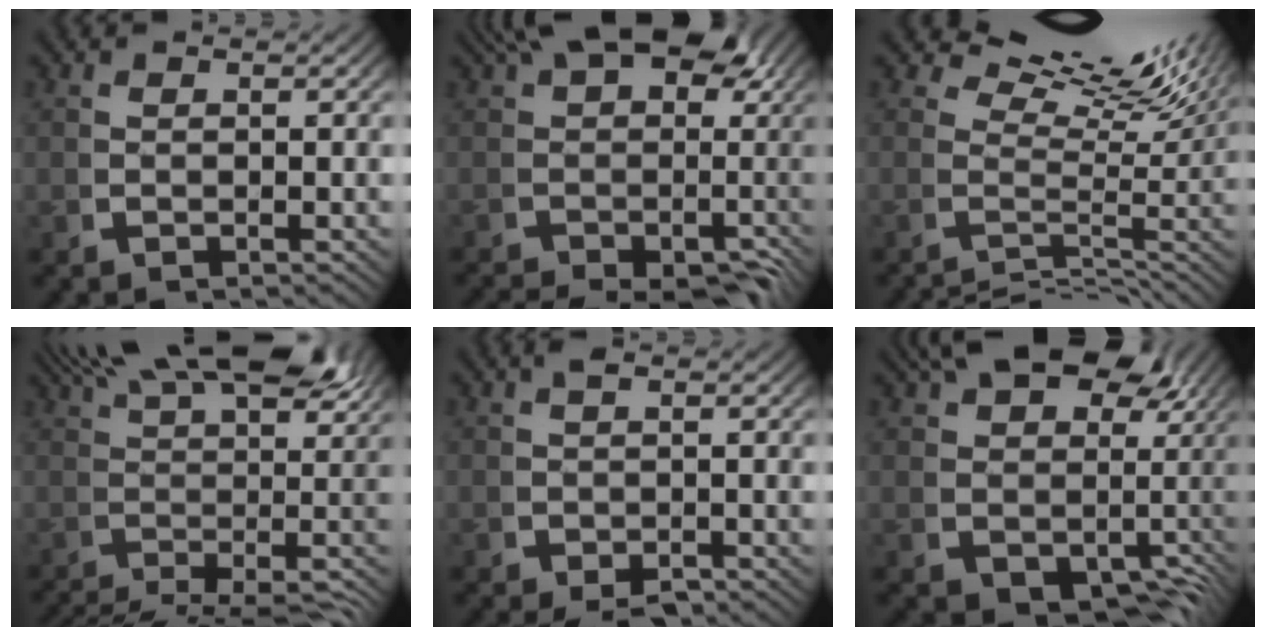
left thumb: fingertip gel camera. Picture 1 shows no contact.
{"total": 11.8, "force": [-0.5, 7.8, 8.8], "torque": [-0.115, -0.037, 0.003]}
{"total": 8.0, "force": [1.4, 4.2, 6.6], "torque": [-0.062, 0.004, 0.018]}
{"total": 12.4, "force": [-0.3, 6.4, 10.6], "torque": [-0.140, -0.014, -0.001]}
{"total": 2.5, "force": [-1.0, 1.4, 1.8], "torque": [-0.029, -0.015, -0.009]}
{"total": 15.7, "force": [1.6, 11.8, 10.2], "torque": [-0.164, -0.049, 0.046]}